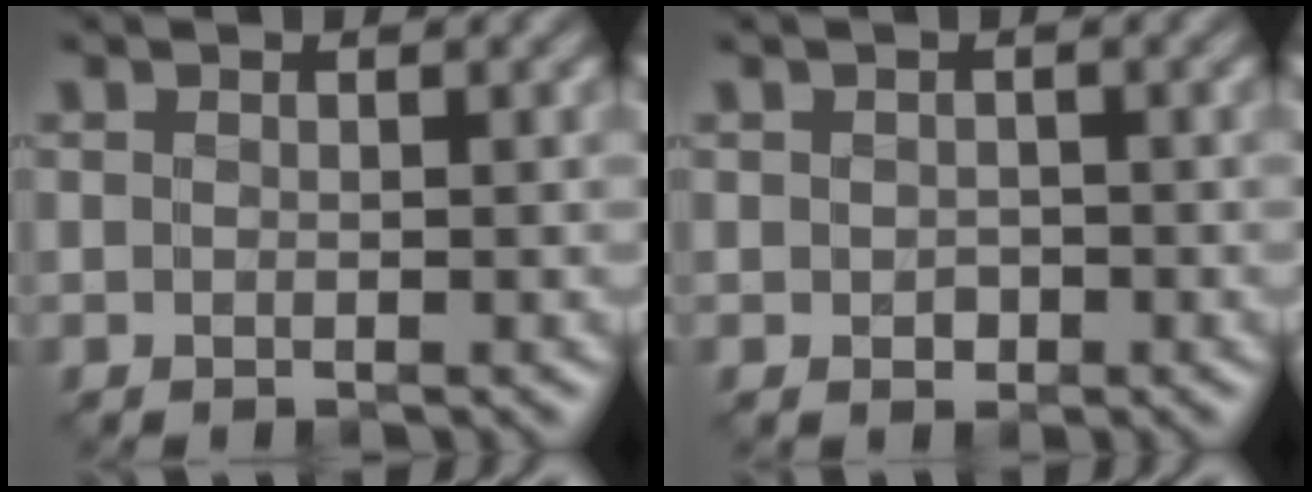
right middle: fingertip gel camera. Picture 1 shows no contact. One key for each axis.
{"total": 1.1, "fx": -0.2, "fy": 0.9, "fz": 0.6, "tx": -0.012, "ty": -0.005, "tz": -0.004}